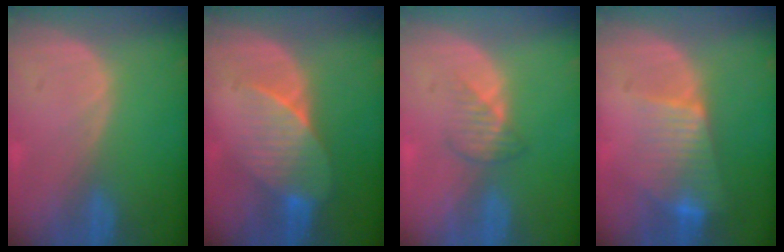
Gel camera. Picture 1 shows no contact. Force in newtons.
{"total": 7.2, "press": 6.6, "slide": 2.8}
{"total": 2.6, "press": 2.6, "slide": 0.4}
{"total": 7.7, "press": 6.6, "slide": 4.0}